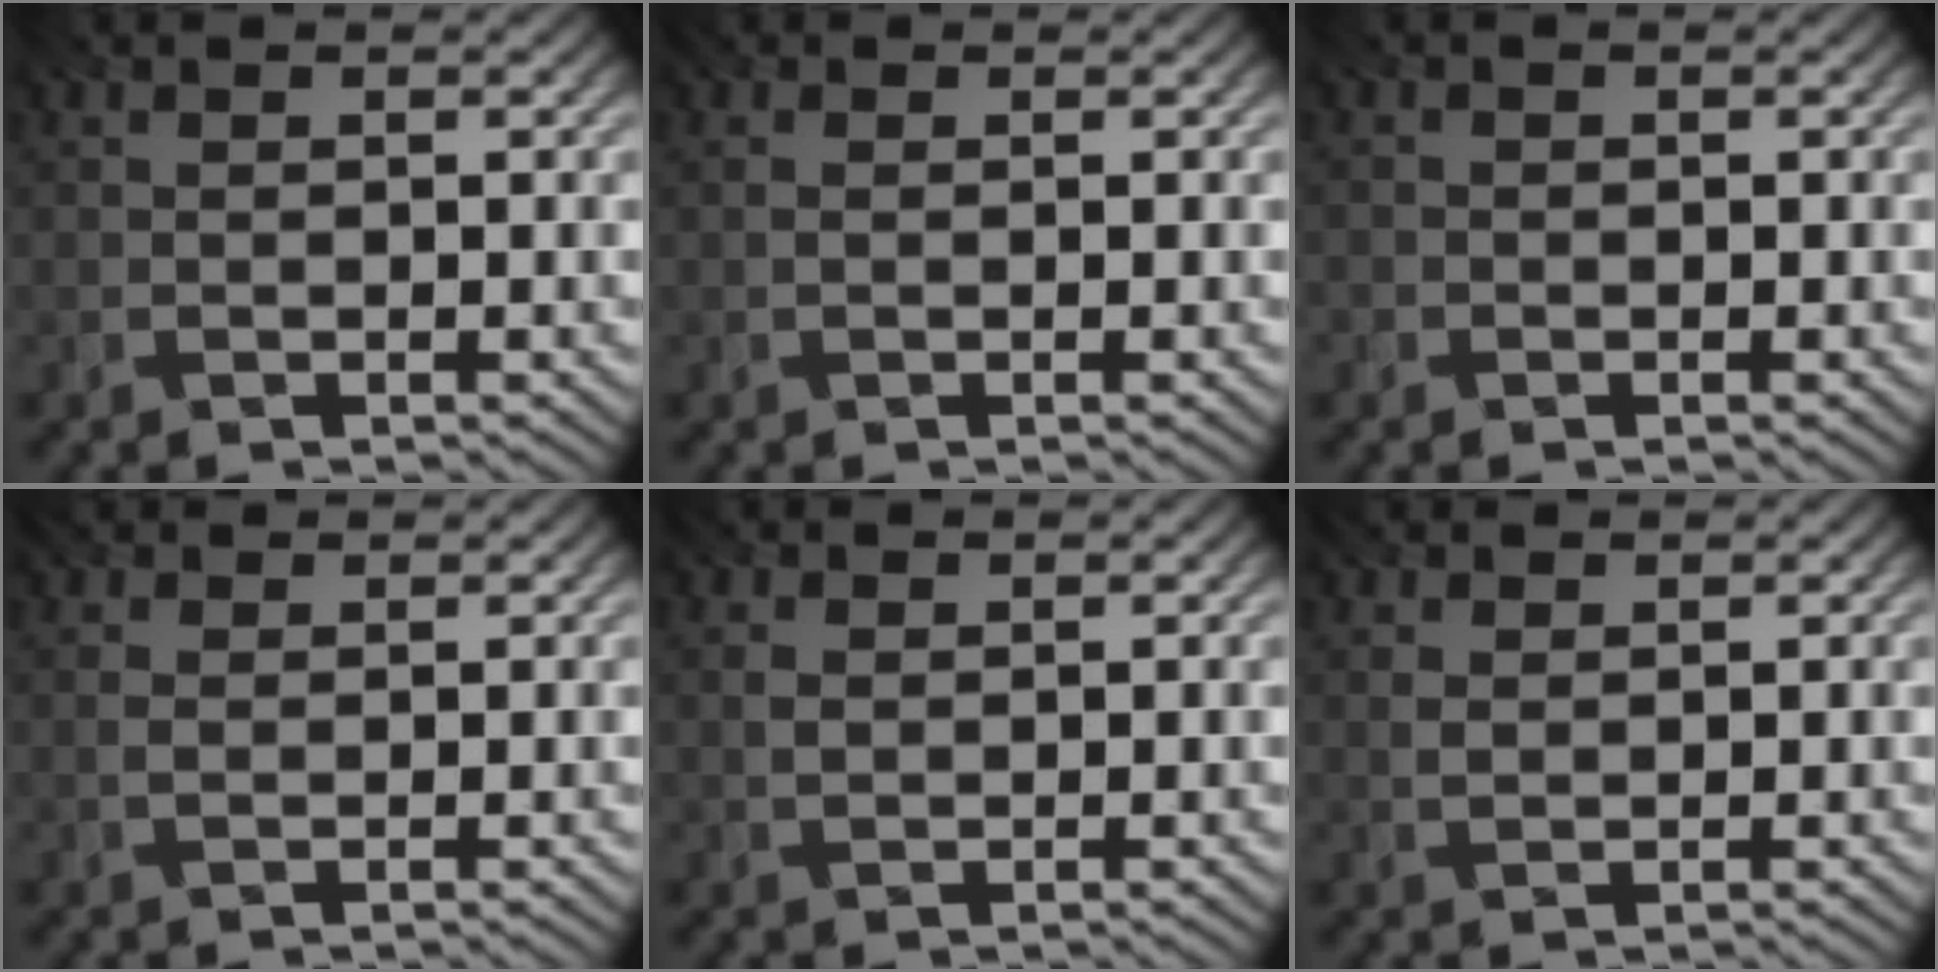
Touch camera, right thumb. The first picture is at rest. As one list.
[{"total": 1.0, "force": [0.4, 0.6, 0.7], "torque": [-0.020, 0.005, 0.000]}, {"total": 1.0, "force": [-0.9, 0.4, -0.4], "torque": [0.013, -0.004, -0.023]}, {"total": 2.3, "force": [1.5, 1.1, 1.3], "torque": [-0.030, 0.001, 0.023]}, {"total": 1.8, "force": [0.7, 1.2, 1.1], "torque": [-0.027, 0.002, 0.013]}, {"total": 2.4, "force": [1.5, 1.4, 1.3], "torque": [-0.031, -0.002, 0.033]}]